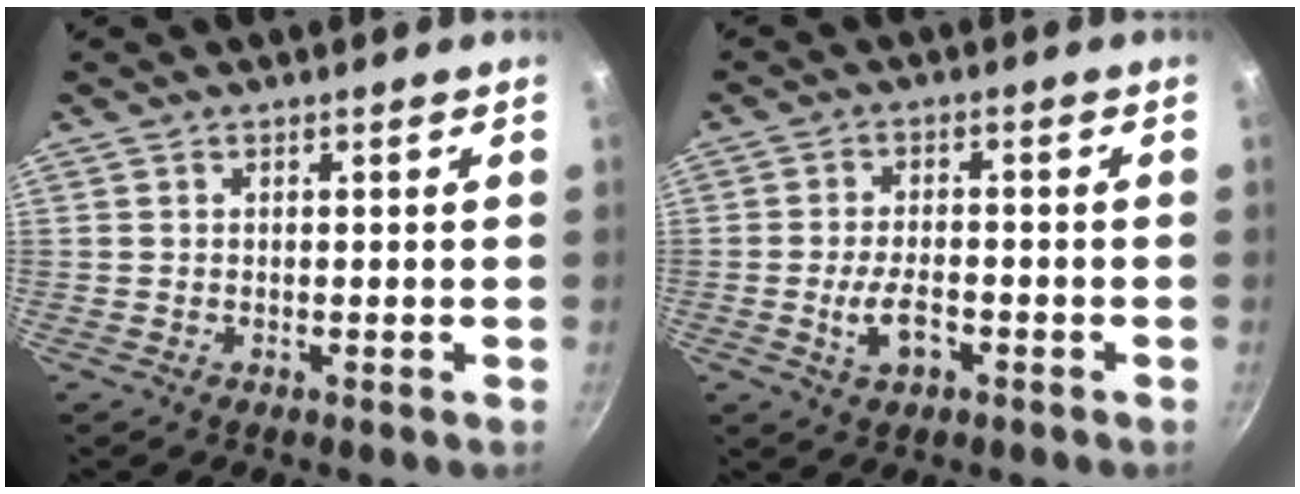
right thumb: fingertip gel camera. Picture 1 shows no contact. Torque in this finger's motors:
{"motor_torque": [-0.39, 0.05, -0.11, 0.03, 0.02]}